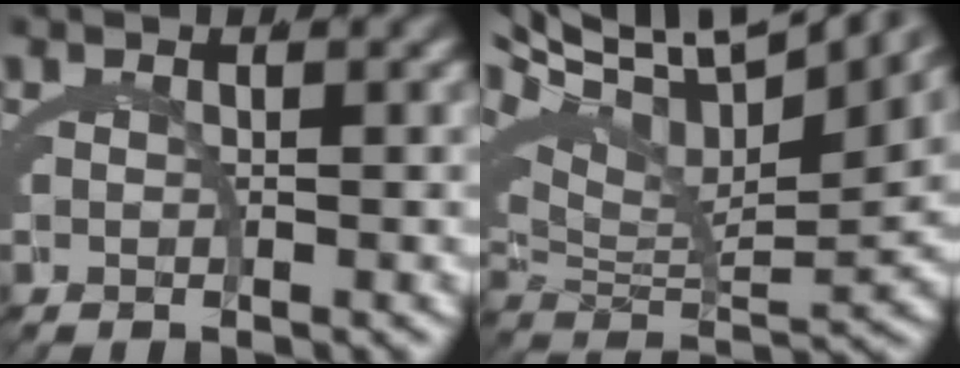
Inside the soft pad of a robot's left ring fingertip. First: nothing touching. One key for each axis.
{"total": 11.1, "fx": 6.0, "fy": 4.7, "fz": 8.1, "tx": -0.117, "ty": 0.025, "tz": 0.091}